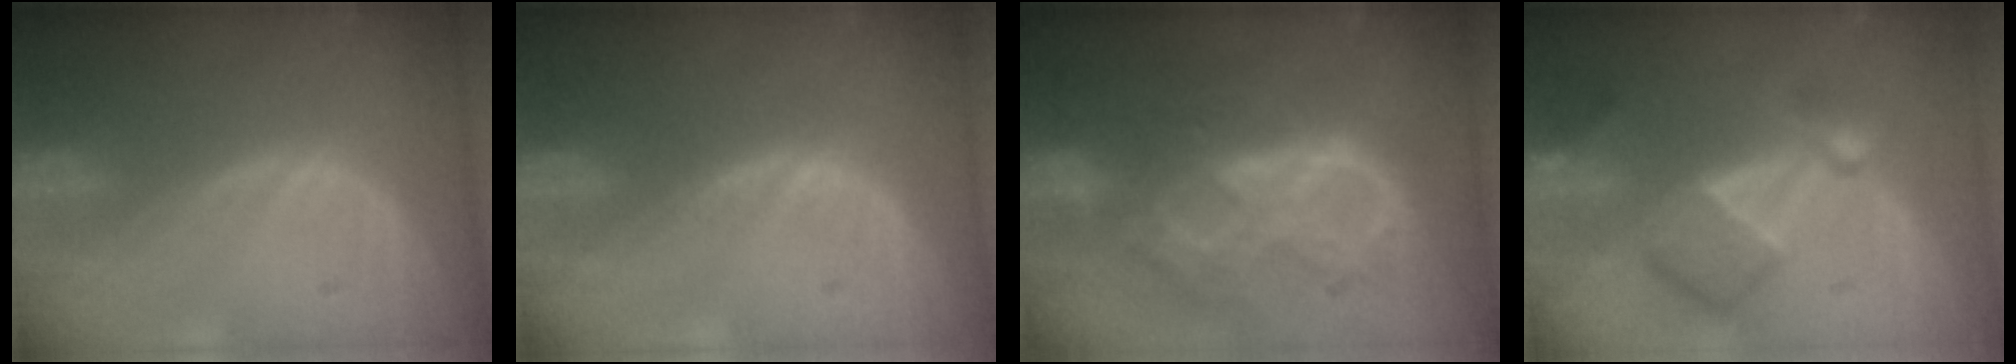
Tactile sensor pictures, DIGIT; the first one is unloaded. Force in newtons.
{"total": 0.7, "press": 0.6, "slide": 0.3}
{"total": 10.4, "press": 8.9, "slide": 5.5}
{"total": 7.8, "press": 6.8, "slide": 3.9}